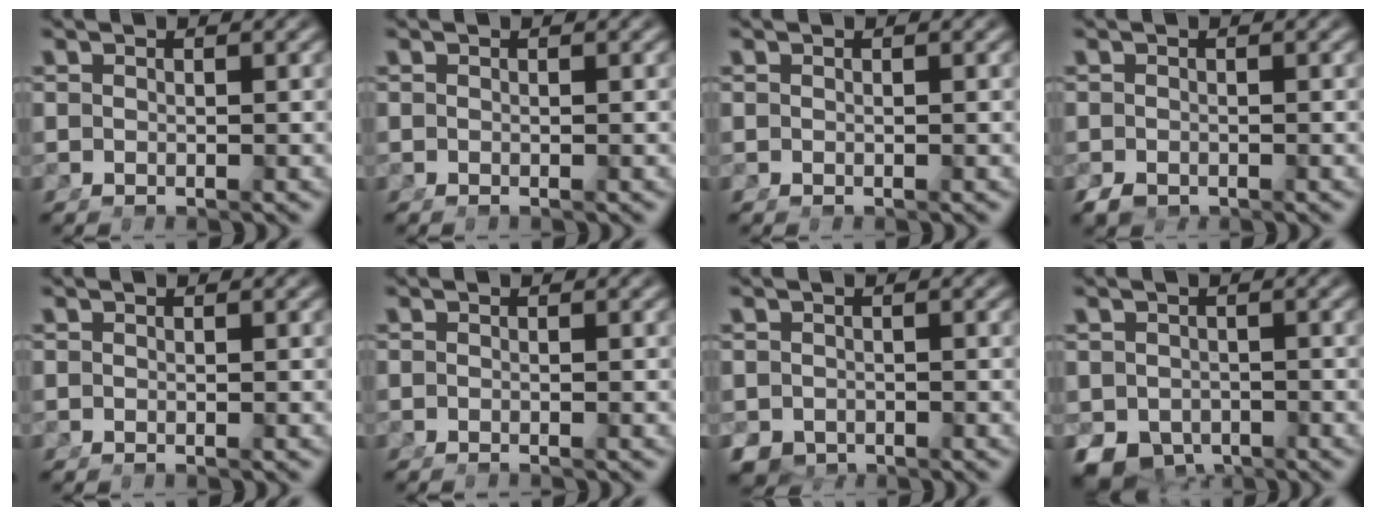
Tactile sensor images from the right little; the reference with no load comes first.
{"total": 0.0}
{"total": 0.5, "force": [-0.1, 0.5, 0.1], "torque": [-0.010, -0.004, 0.001]}
{"total": 1.6, "force": [-1.4, 0.5, 0.6], "torque": [-0.014, -0.020, -0.012]}
{"total": 0.0}
{"total": 0.6, "force": [-0.5, -0.4, -0.1], "torque": [0.002, -0.003, -0.007]}
{"total": 3.7, "force": [-2.2, 2.7, 1.4], "torque": [-0.037, -0.041, -0.016]}
{"total": 5.9, "force": [-3.3, 4.3, 2.5], "torque": [-0.048, -0.044, -0.035]}